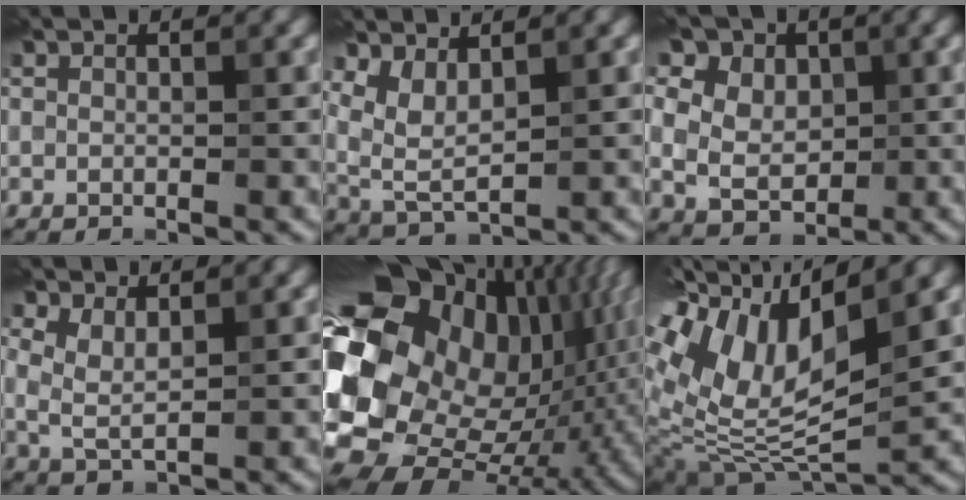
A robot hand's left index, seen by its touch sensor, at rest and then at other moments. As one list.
[{"total": 3.5, "force": [1.7, 1.5, 2.7], "torque": [-0.068, -0.001, 0.038]}, {"total": 14.0, "force": [6.4, 10.0, 7.4], "torque": [-0.156, 0.050, 0.094]}, {"total": 3.0, "force": [1.4, 1.4, 2.2], "torque": [-0.057, 0.007, 0.028]}, {"total": 20.9, "force": [0.3, 15.8, 13.7], "torque": [-0.252, -0.006, -0.021]}, {"total": 12.9, "force": [5.0, 5.0, 10.8], "torque": [-0.237, 0.024, 0.090]}]